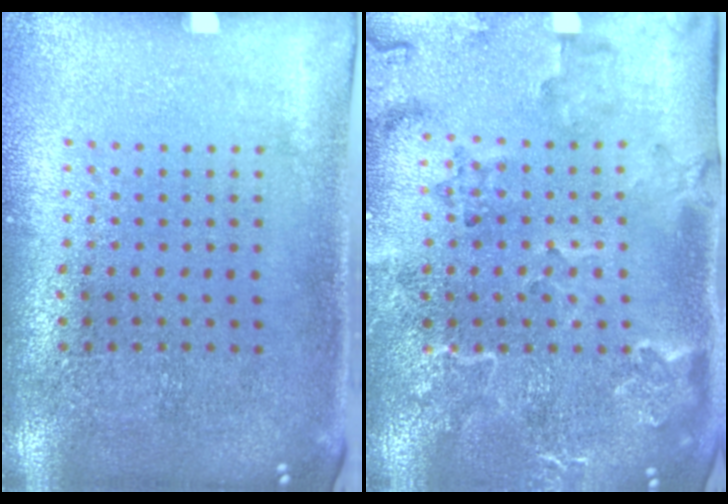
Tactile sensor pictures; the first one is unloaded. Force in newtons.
{"total": 2.4, "press": 2.2, "slide": 1.1}